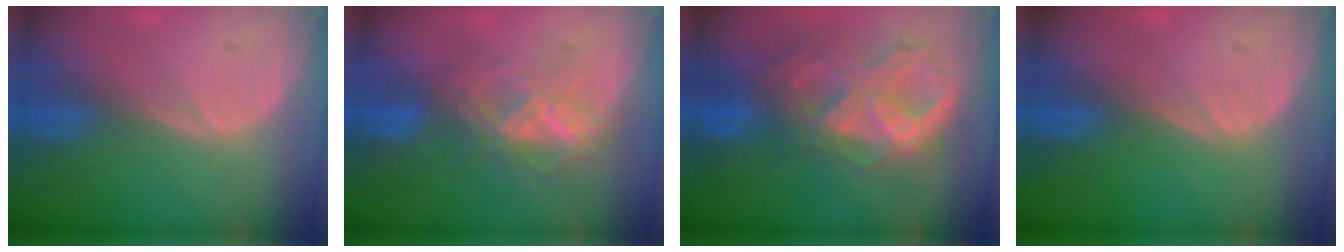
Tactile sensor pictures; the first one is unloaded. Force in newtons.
{"total": 6.1, "press": 5.8, "slide": 2.0}
{"total": 10.6, "press": 8.9, "slide": 5.7}
{"total": 0.0}